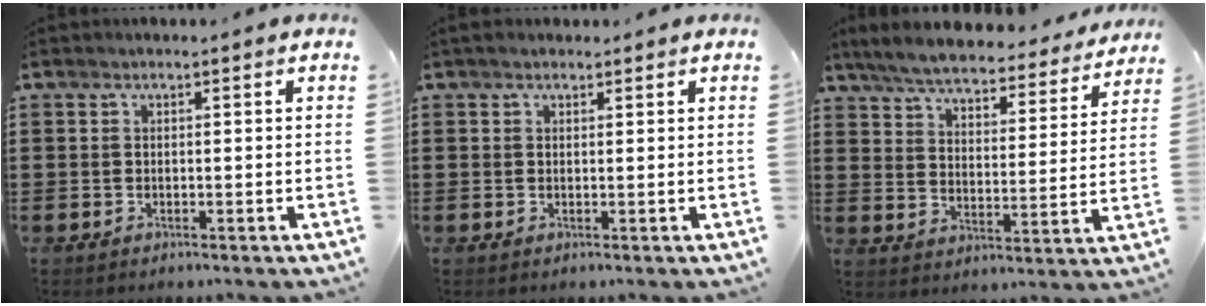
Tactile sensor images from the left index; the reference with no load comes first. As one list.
[{"total": 1.1, "force": [0.8, 0.6, 0.3], "torque": [-0.007, 0.006, 0.016]}, {"total": 6.2, "force": [5.9, 0.4, 1.6], "torque": [-0.059, -0.038, 0.102]}]